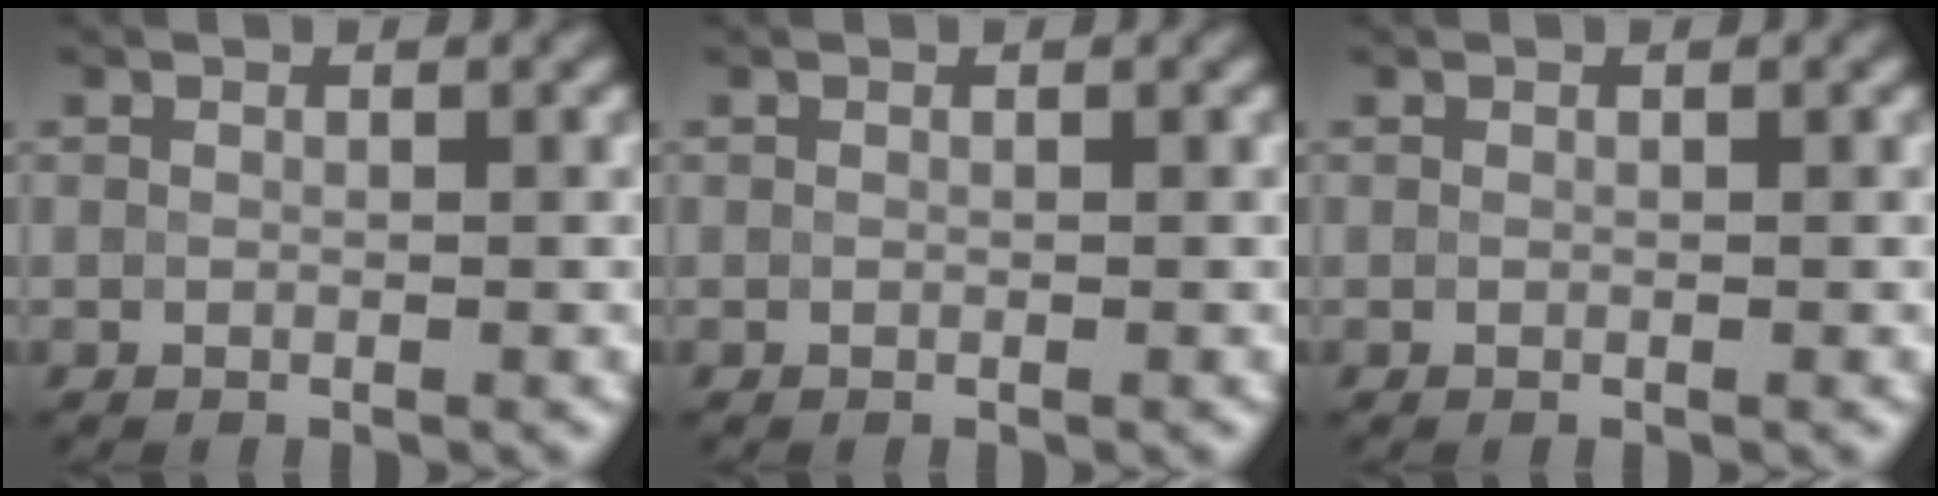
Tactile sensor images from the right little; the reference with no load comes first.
{"total": 0.0}
{"total": 0.0}